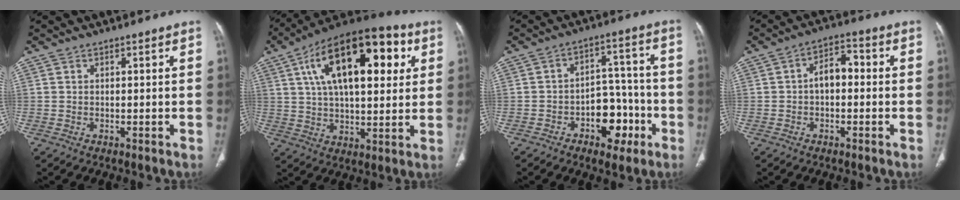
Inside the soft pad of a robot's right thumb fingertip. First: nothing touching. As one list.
[{"total": 24.4, "force": [8.0, 11.4, 20.0], "torque": [-0.300, 0.011, 0.120]}, {"total": 10.1, "force": [-4.3, 6.6, 6.2], "torque": [-0.045, 0.049, -0.060]}, {"total": 5.7, "force": [-0.4, 3.6, 4.4], "torque": [-0.059, 0.026, -0.015]}]